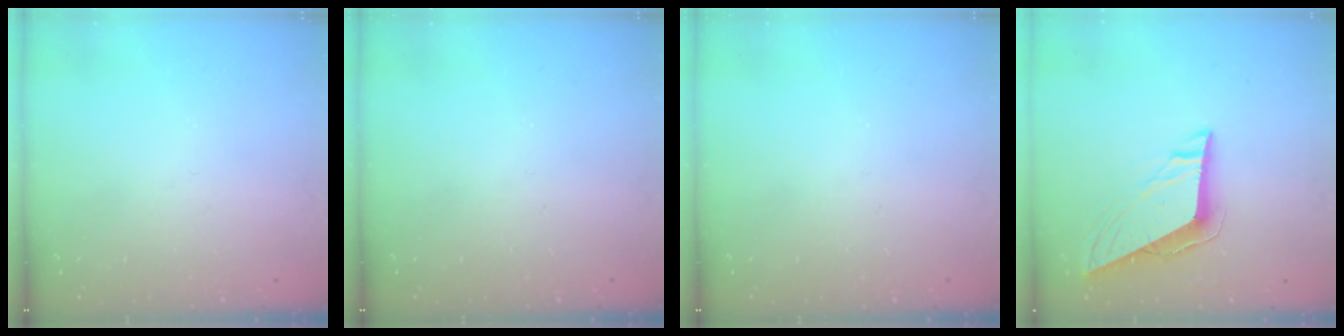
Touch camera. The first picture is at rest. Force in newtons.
{"total": 0.0}
{"total": 0.0}
{"total": 8.9, "press": 8.8, "slide": 1.2}